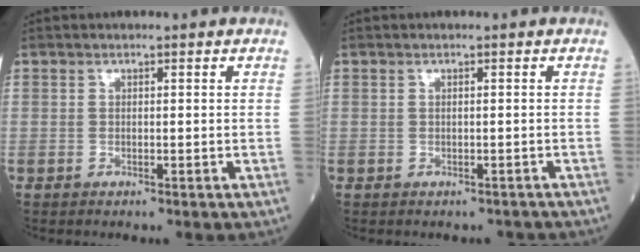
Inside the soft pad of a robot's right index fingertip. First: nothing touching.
{"total": 1.0, "force": [-0.9, 0.5, 0.1], "torque": [0.005, 0.003, -0.010]}